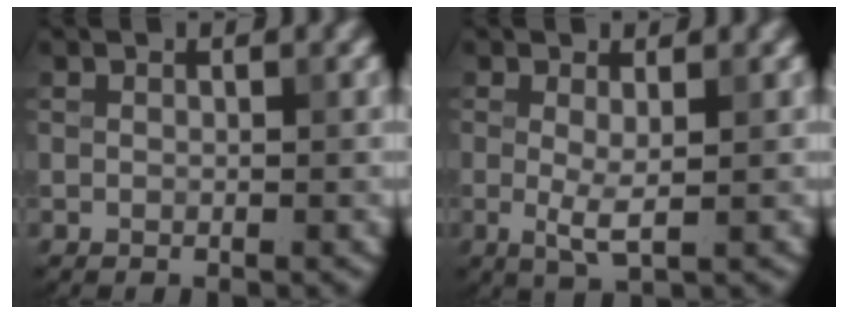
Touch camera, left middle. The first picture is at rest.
{"total": 2.3, "force": [0.0, 0.4, 2.2], "torque": [-0.046, -0.007, 0.000]}